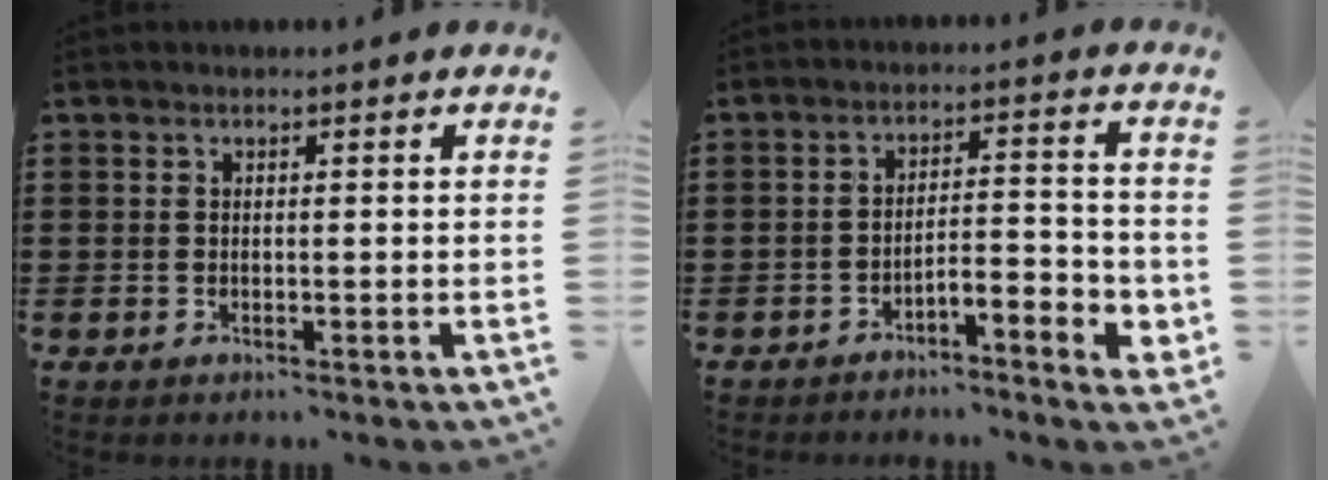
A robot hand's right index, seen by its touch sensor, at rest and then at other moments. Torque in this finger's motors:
{"motor_torque": [0.23, -0.13, 0.19, 0.04]}